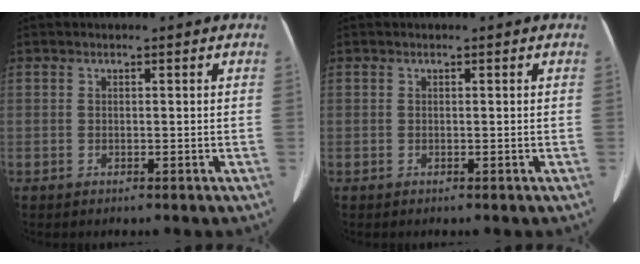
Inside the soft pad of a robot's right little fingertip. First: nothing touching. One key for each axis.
{"total": 0.0}